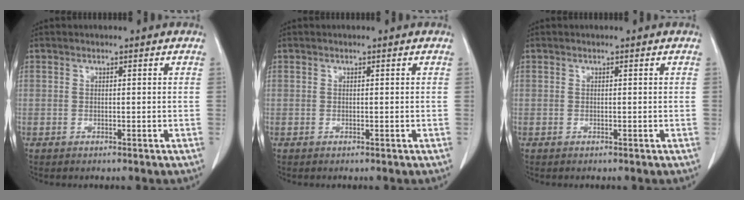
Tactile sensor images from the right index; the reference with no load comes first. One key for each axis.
{"total": 0.0}
{"total": 0.0}